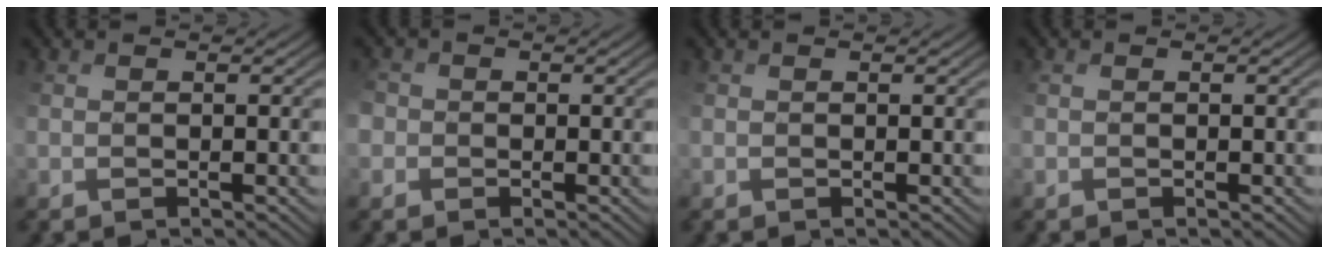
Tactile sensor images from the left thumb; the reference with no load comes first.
{"total": 2.4, "force": [-0.9, 2.2, 0.5], "torque": [-0.019, 0.005, -0.020]}
{"total": 0.0}
{"total": 0.0}